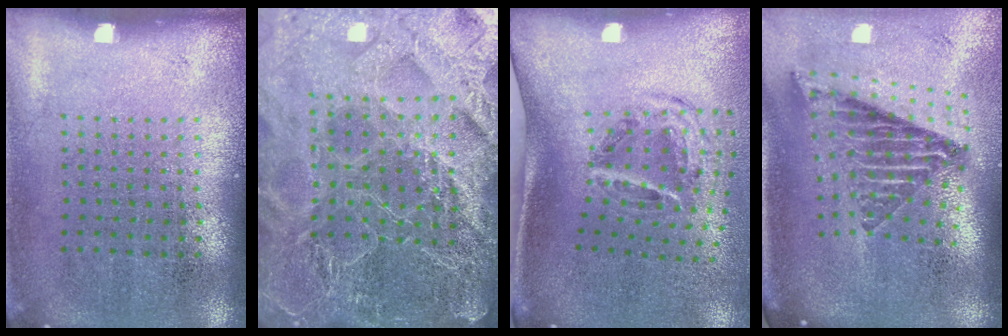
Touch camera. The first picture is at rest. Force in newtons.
{"total": 6.3, "press": 5.4, "slide": 3.1}
{"total": 2.0, "press": 1.2, "slide": 1.5}
{"total": 2.7, "press": 1.7, "slide": 2.1}